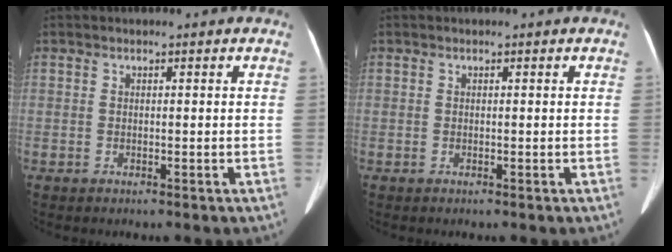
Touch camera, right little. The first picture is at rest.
{"total": 0.0}